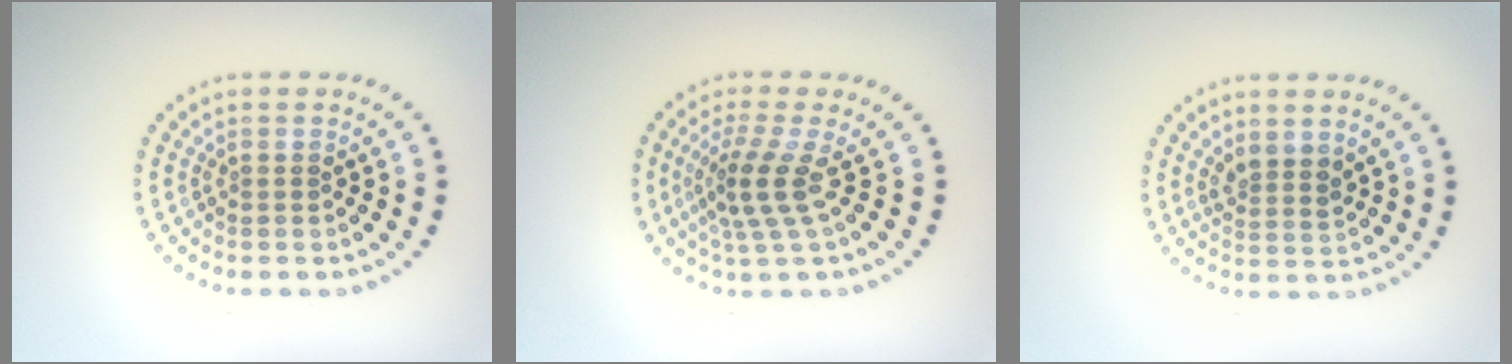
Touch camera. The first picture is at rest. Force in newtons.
{"total": 3.5, "press": 2.5, "slide": 2.5}
{"total": 1.9, "press": 1.6, "slide": 1.1}